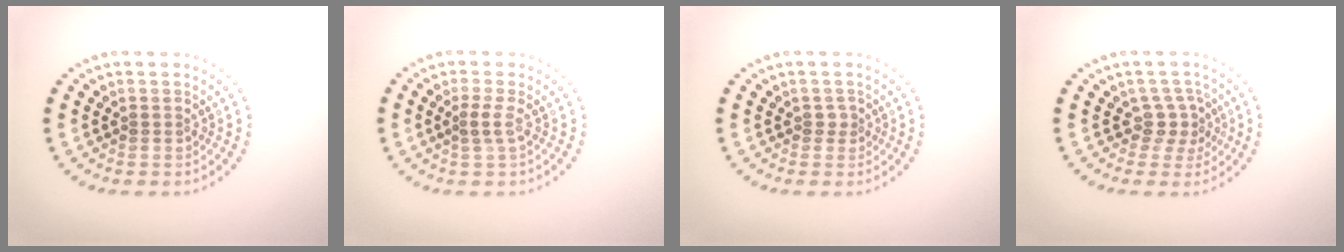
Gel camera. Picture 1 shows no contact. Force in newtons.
{"total": 1.2, "press": 1.0, "slide": 0.8}
{"total": 0.9, "press": 0.6, "slide": 0.7}
{"total": 2.2, "press": 1.7, "slide": 1.3}